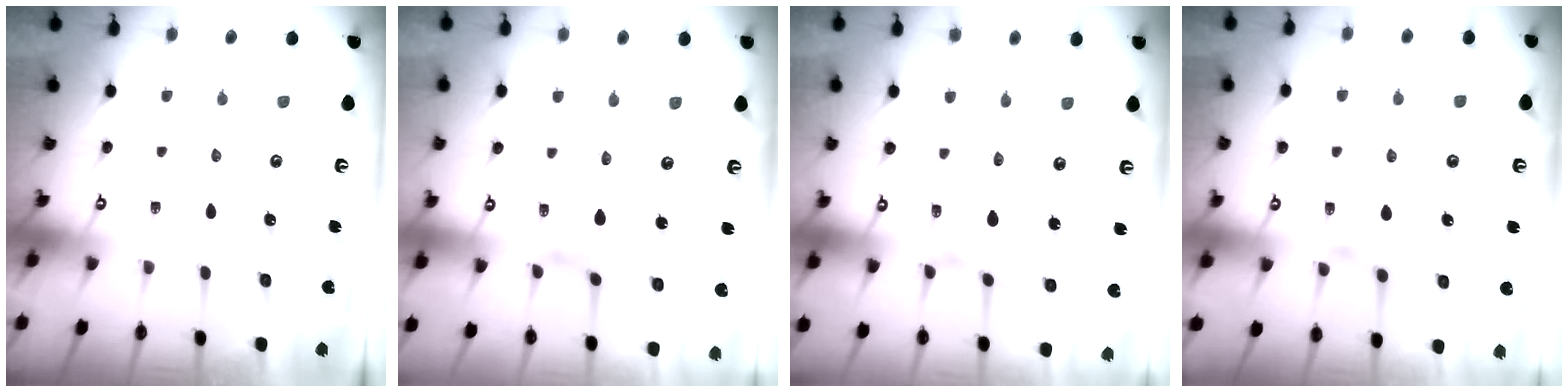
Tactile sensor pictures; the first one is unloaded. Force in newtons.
{"total": 1.0, "press": 1.0, "slide": 0.3}
{"total": 0.0}
{"total": 3.3, "press": 3.3, "slide": 0.5}